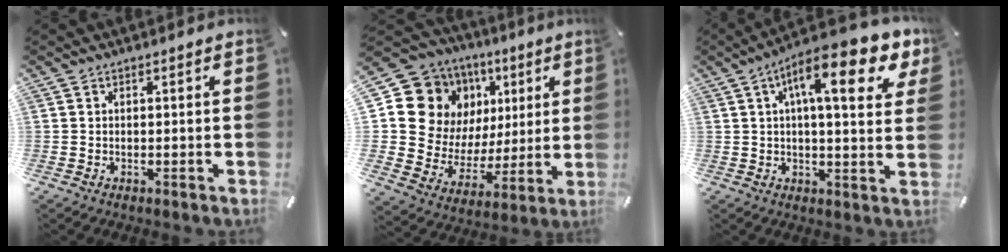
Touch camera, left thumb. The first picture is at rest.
{"total": 14.9, "force": [6.3, 12.7, 4.7], "torque": [-0.080, -0.050, 0.133]}
{"total": 16.0, "force": [7.6, 4.7, 13.3], "torque": [-0.207, -0.028, 0.117]}